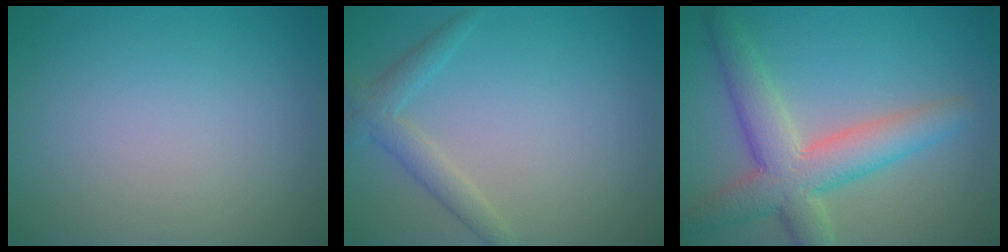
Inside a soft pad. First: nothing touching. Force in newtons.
{"total": 2.2, "press": 2.2, "slide": 0.1}
{"total": 6.5, "press": 6.5, "slide": 0.4}